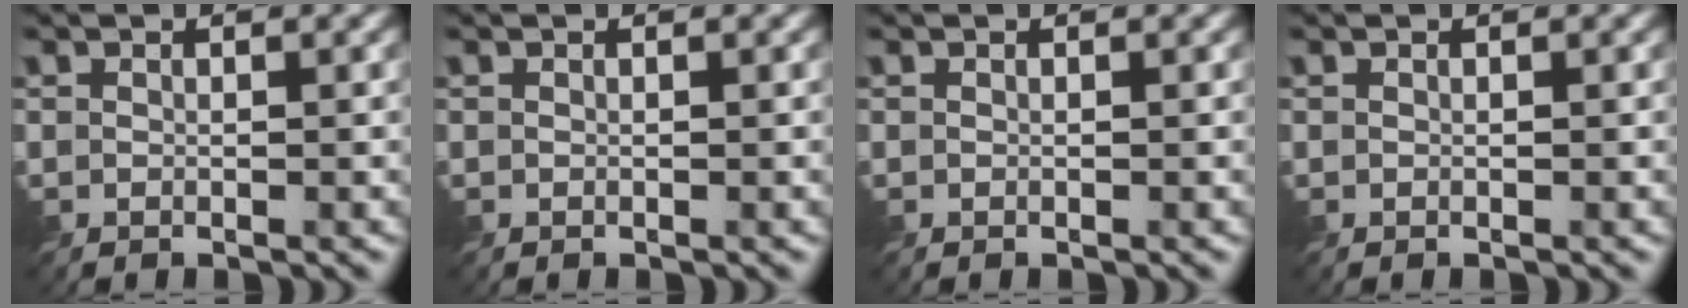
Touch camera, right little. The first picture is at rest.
{"total": 0.0}
{"total": 0.0}
{"total": 0.0}